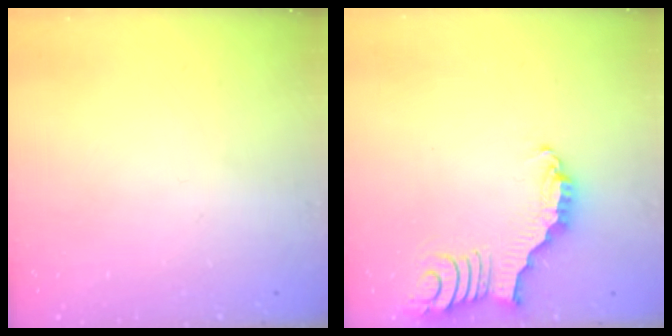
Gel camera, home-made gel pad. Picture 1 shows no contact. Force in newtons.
{"total": 2.2, "press": 2.2, "slide": 0.3}